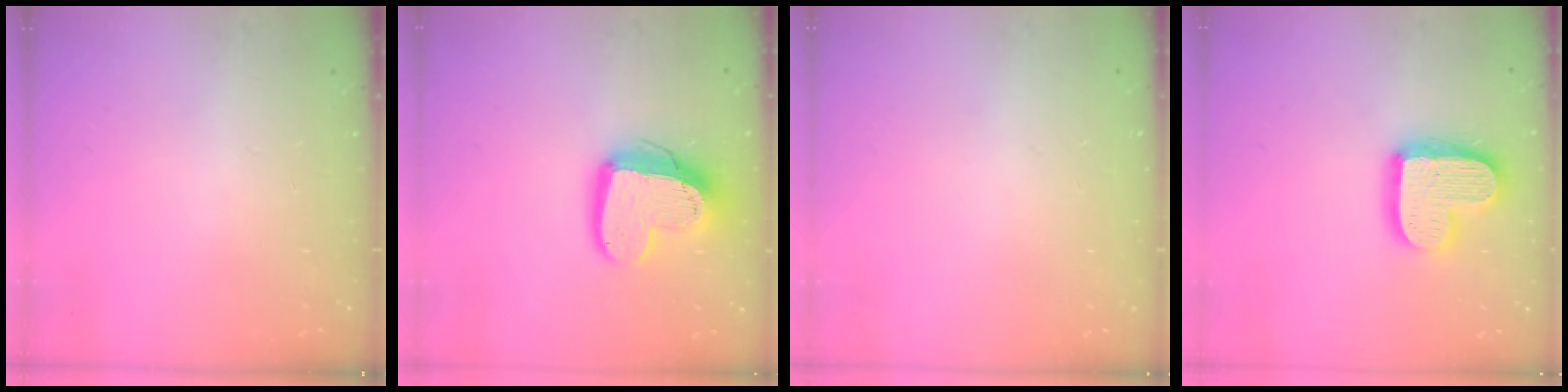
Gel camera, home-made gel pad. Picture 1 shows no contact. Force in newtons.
{"total": 15.6, "press": 15.5, "slide": 1.6}
{"total": 0.0}
{"total": 16.4, "press": 16.4, "slide": 1.1}